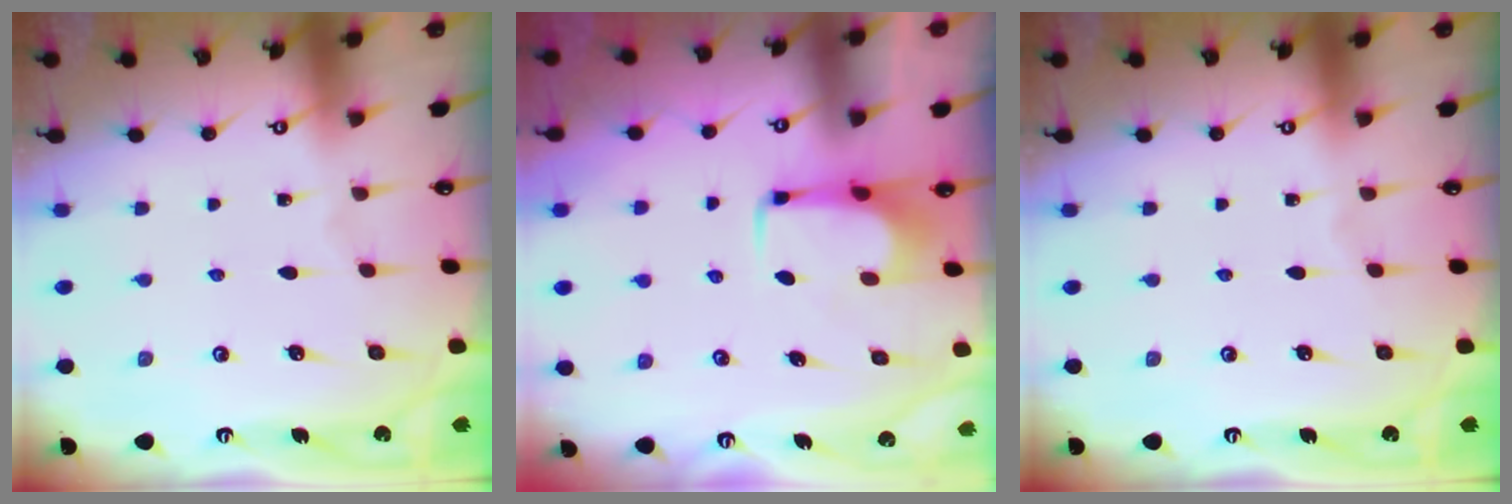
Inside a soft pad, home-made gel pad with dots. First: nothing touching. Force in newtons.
{"total": 1.7, "press": 1.6, "slide": 0.4}
{"total": 0.0}